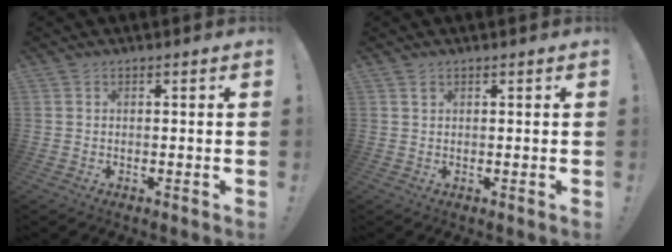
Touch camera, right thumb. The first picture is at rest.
{"total": 0.5, "force": [0.4, 0.3, 0.2], "torque": [0.004, -0.004, 0.006]}